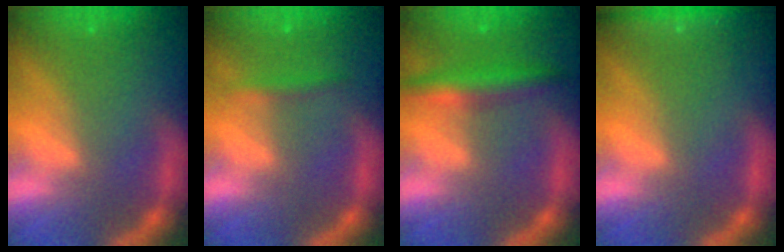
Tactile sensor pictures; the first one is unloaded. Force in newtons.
{"total": 1.4}
{"total": 4.0}
{"total": 3.0}